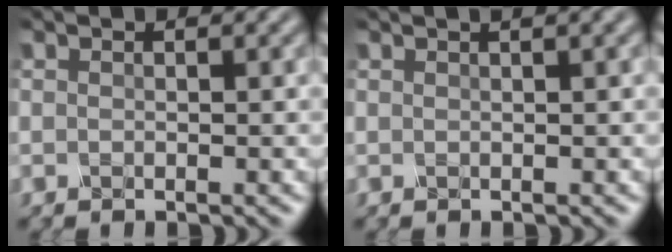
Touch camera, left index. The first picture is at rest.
{"total": 2.1, "force": [1.2, 0.6, 1.6], "torque": [-0.014, 0.007, 0.005]}